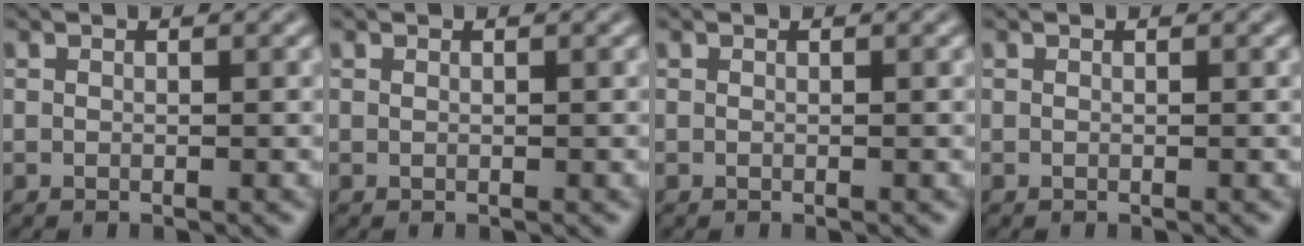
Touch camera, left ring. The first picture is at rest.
{"total": 0.0}
{"total": 0.0}
{"total": 0.0}